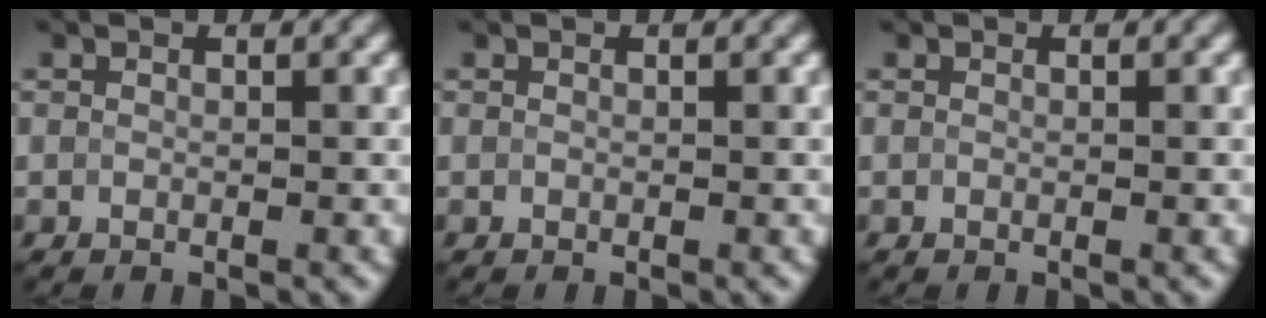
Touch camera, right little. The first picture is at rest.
{"total": 0.0}
{"total": 0.0}